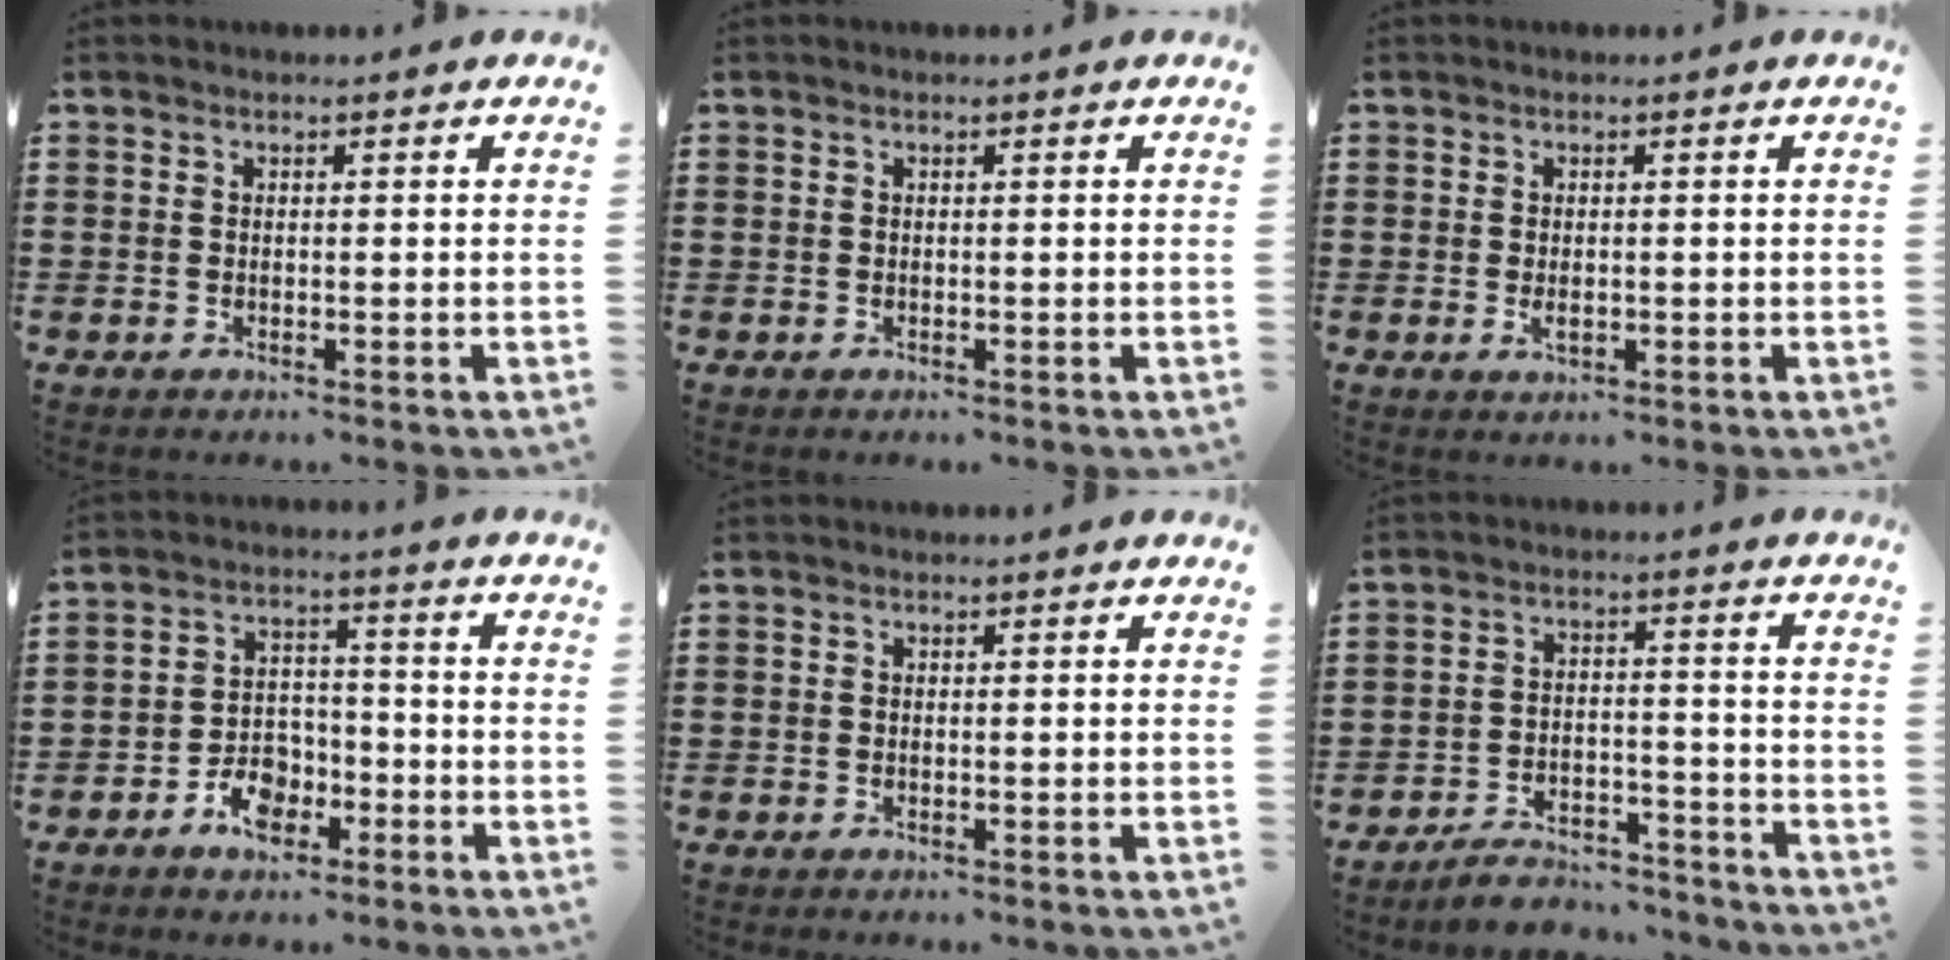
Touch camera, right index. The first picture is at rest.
{"total": 0.0}
{"total": 1.2, "force": [-0.1, 0.6, 1.1], "torque": [-0.021, 0.000, -0.001]}
{"total": 6.1, "force": [-3.2, 4.2, 3.1], "torque": [-0.051, 0.011, -0.060]}
{"total": 0.0}
{"total": 5.1, "force": [-4.9, 1.1, 1.0], "torque": [-0.016, 0.013, -0.095]}